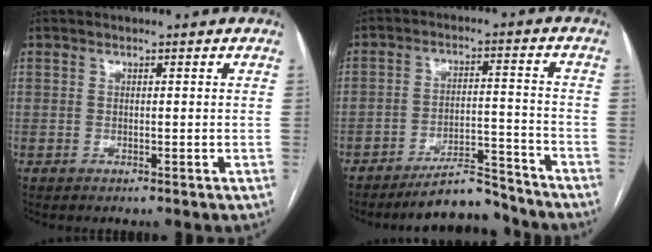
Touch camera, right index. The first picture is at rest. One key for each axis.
{"total": 8.0, "fx": -7.6, "fy": 1.4, "fz": 2.1, "tx": -0.028, "ty": 0.021, "tz": -0.125}